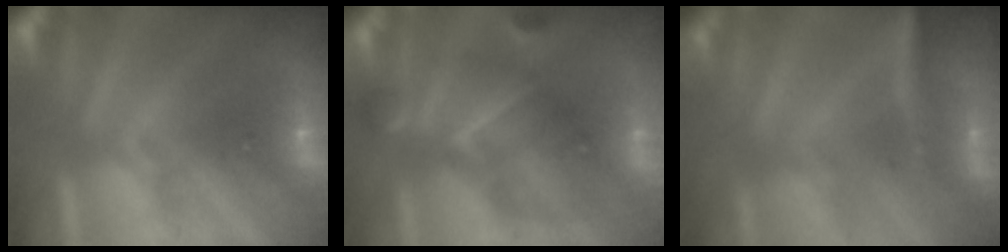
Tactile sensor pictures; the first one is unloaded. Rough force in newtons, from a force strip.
{"total": 7.4}
{"total": 3.0}